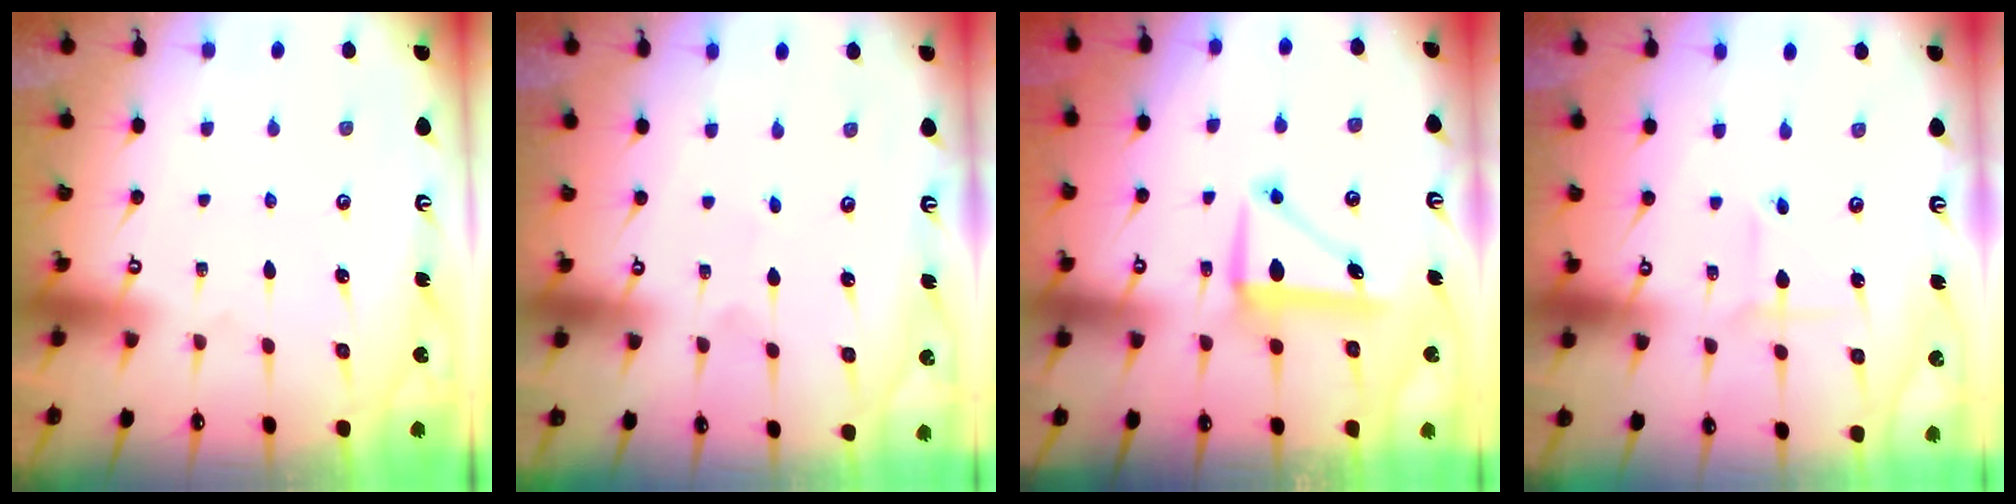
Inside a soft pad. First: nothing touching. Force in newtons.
{"total": 0.6, "press": 0.6, "slide": 0.0}
{"total": 8.6, "press": 8.6, "slide": 0.7}
{"total": 2.5, "press": 2.5, "slide": 0.2}